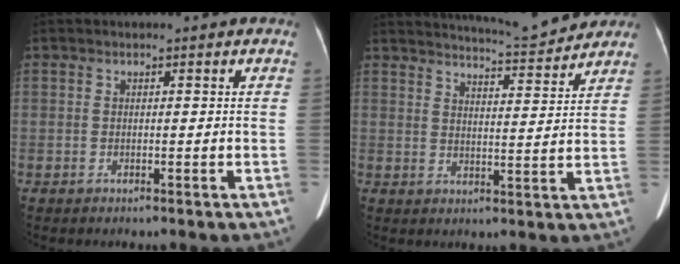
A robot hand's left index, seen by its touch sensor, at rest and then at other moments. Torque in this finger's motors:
{"motor_torque": [0.00, -0.61, 0.03, 0.01]}